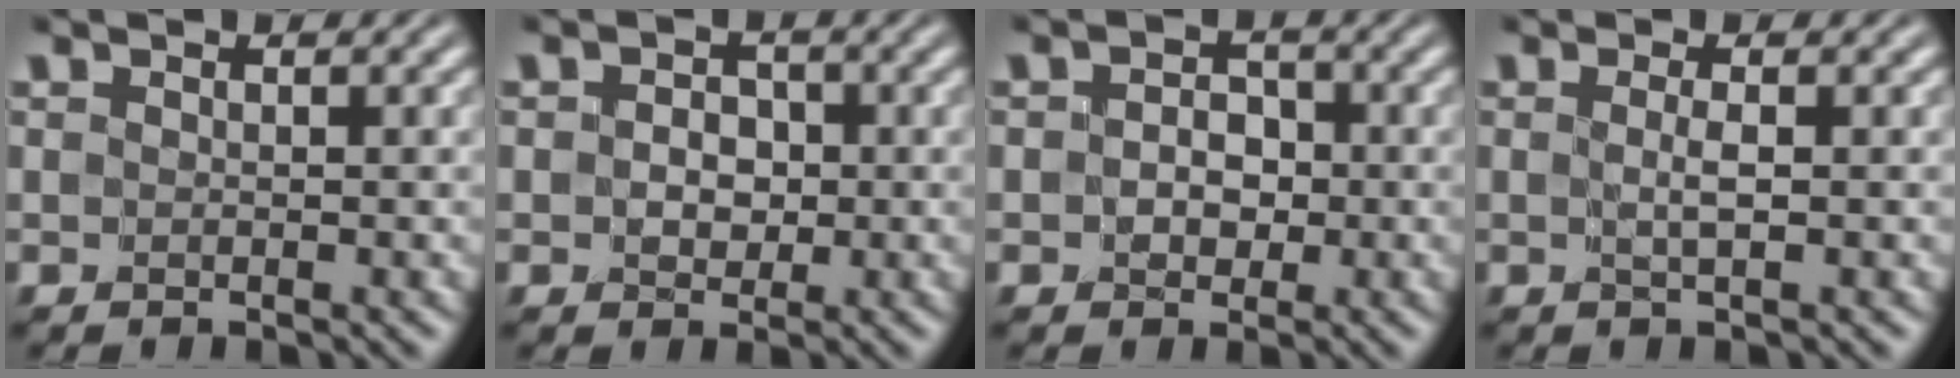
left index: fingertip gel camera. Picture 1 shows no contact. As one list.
[{"total": 2.2, "force": [-0.1, 1.8, 1.3], "torque": [-0.014, -0.001, -0.008]}, {"total": 2.3, "force": [-0.3, 1.9, 1.3], "torque": [-0.009, -0.003, -0.013]}, {"total": 1.0, "force": [-0.1, -0.1, 1.0], "torque": [-0.019, -0.001, -0.003]}]